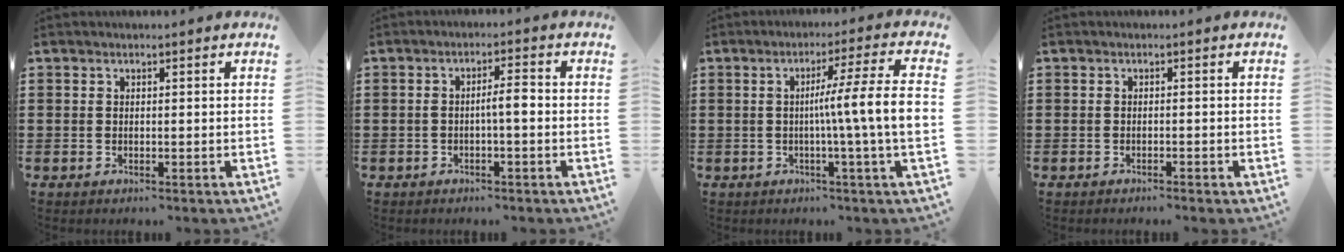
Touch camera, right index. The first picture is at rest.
{"total": 3.0, "force": [-0.5, 0.4, 2.9], "torque": [-0.053, 0.004, -0.012]}
{"total": 9.2, "force": [-0.2, -0.7, 9.1], "torque": [-0.149, -0.014, -0.014]}
{"total": 0.7, "force": [-0.7, 0.0, 0.2], "torque": [-0.007, -0.001, -0.014]}